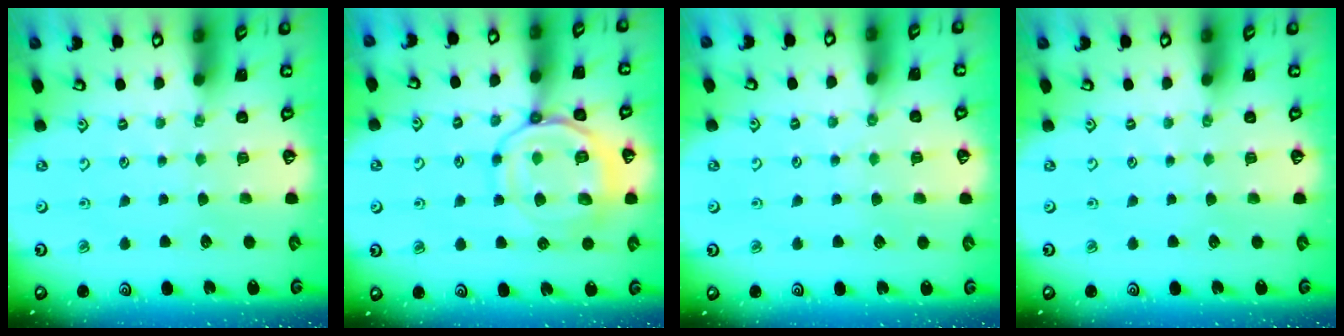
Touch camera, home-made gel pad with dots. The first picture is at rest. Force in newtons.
{"total": 13.1, "press": 13.0, "slide": 1.2}
{"total": 2.7, "press": 2.7, "slide": 0.5}
{"total": 0.0}